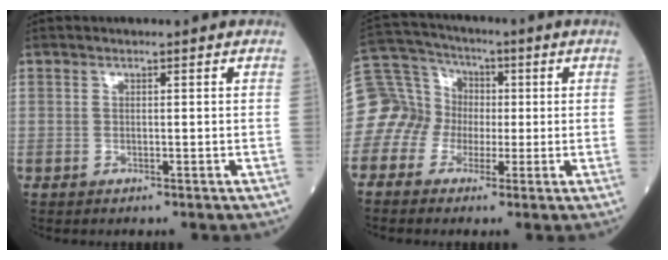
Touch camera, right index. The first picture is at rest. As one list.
[{"total": 10.5, "force": [-2.0, 10.2, 1.2], "torque": [-0.049, 0.066, -0.036]}]